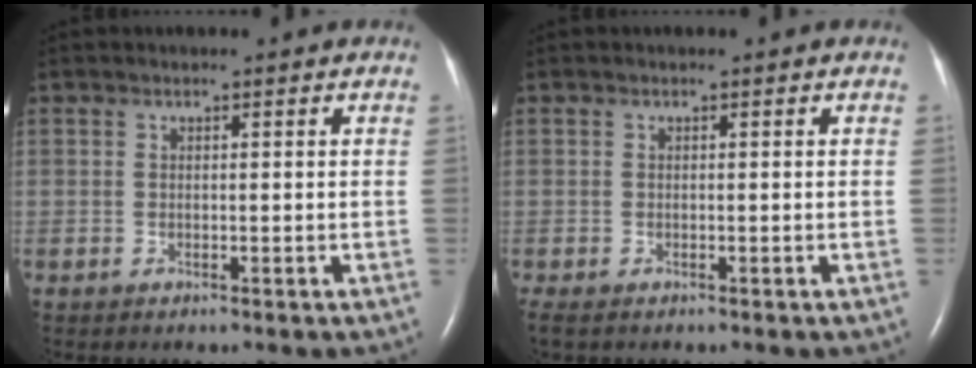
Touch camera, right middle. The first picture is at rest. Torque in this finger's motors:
{"motor_torque": [0.41, -0.40, -0.02, 0.00]}